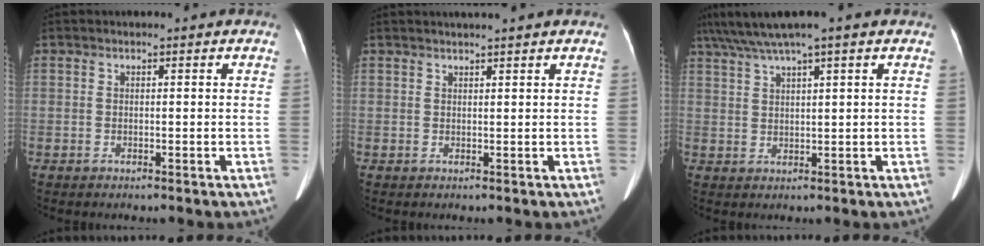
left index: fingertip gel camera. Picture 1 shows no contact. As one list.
[{"total": 2.7, "force": [2.4, -0.3, 1.1], "torque": [-0.013, 0.020, 0.037]}, {"total": 7.4, "force": [5.4, -0.3, 5.0], "torque": [-0.098, 0.038, 0.098]}]